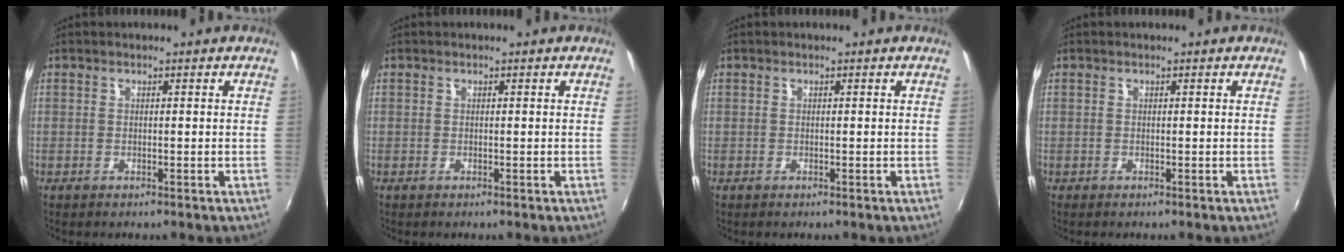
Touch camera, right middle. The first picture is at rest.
{"total": 0.0}
{"total": 0.0}
{"total": 0.0}